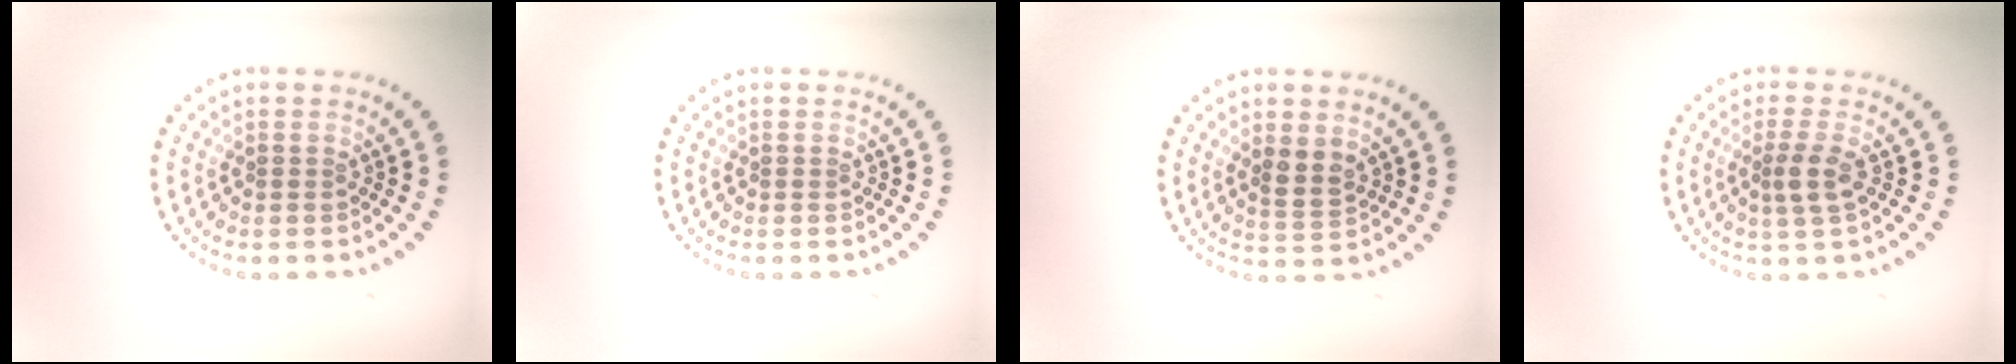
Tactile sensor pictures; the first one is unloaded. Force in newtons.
{"total": 0.0}
{"total": 2.1, "press": 1.8, "slide": 1.0}
{"total": 2.0, "press": 1.6, "slide": 1.1}